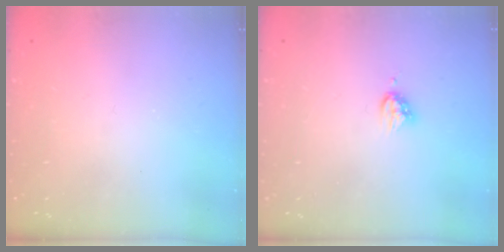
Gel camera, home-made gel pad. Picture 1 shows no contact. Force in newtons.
{"total": 4.6, "press": 4.6, "slide": 0.4}